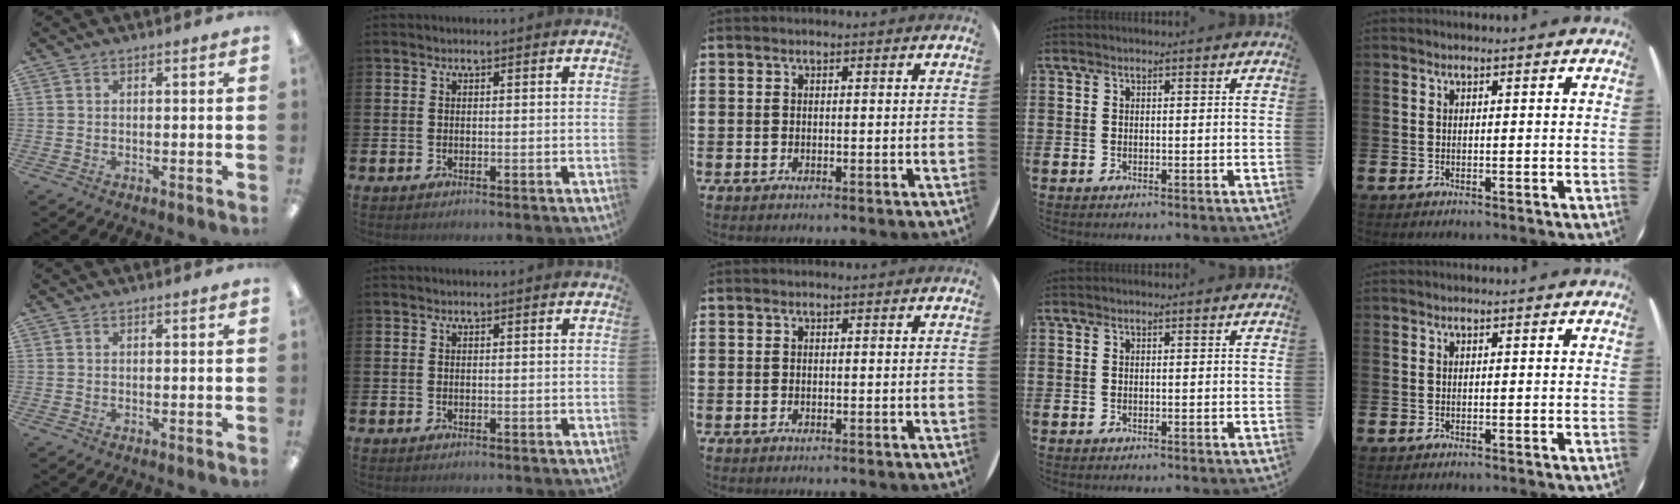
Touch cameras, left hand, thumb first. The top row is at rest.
{}